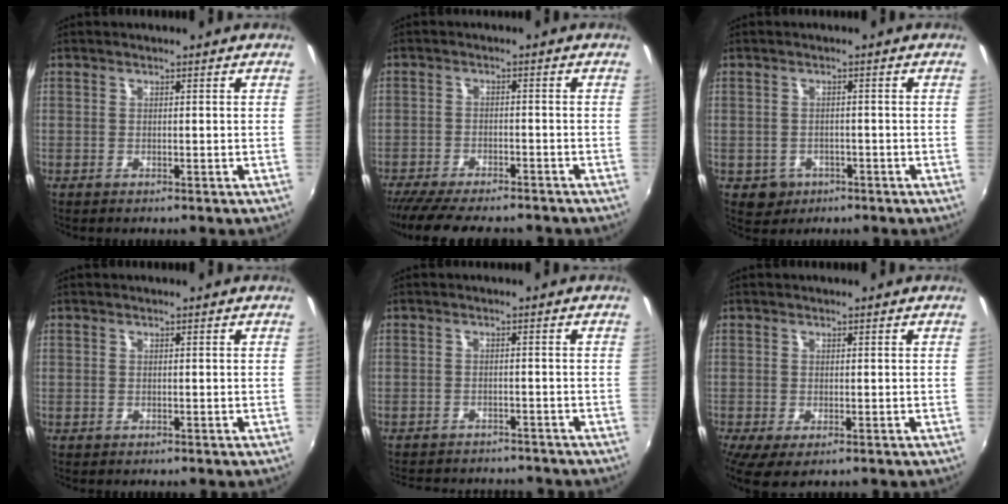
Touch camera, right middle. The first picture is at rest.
{"total": 12.1, "force": [-10.3, 3.2, 5.4], "torque": [-0.126, -0.027, -0.166]}
{"total": 4.0, "force": [-1.5, 3.6, 1.0], "torque": [-0.031, -0.001, -0.015]}
{"total": 0.0}
{"total": 10.1, "force": [-9.1, 3.2, 3.2], "torque": [-0.077, -0.015, -0.127]}
{"total": 2.9, "force": [-0.6, 1.1, 2.7], "torque": [-0.049, -0.013, -0.008]}